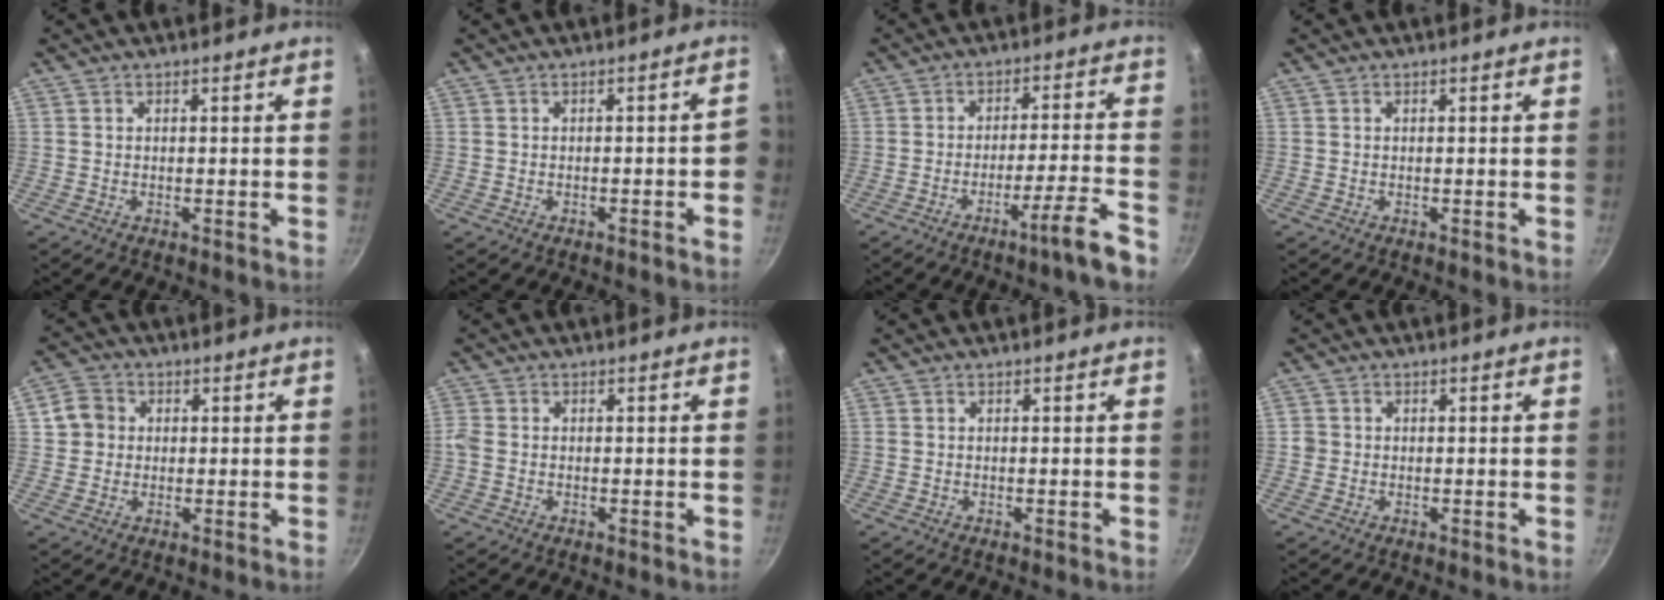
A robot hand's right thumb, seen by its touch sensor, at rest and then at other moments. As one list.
[{"total": 2.9, "force": [-1.0, 1.0, 2.5], "torque": [-0.026, 0.023, -0.008]}, {"total": 8.7, "force": [-5.7, 0.0, 6.5], "torque": [-0.101, 0.042, -0.083]}, {"total": 0.0}, {"total": 5.0, "force": [0.6, 4.6, 1.7], "torque": [-0.003, 0.008, 0.001]}, {"total": 1.9, "force": [-0.6, 1.4, 1.1], "torque": [-0.027, 0.002, -0.015]}, {"total": 0.0}, {"total": 1.3, "force": [-0.2, 1.2, 0.3], "torque": [-0.001, 0.004, -0.004]}]